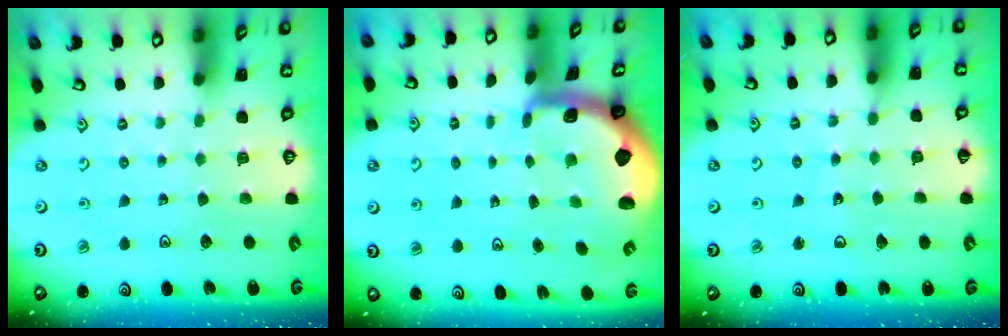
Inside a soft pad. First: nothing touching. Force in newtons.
{"total": 2.7, "press": 1.7, "slide": 2.1}
{"total": 3.4, "press": 3.4, "slide": 0.2}